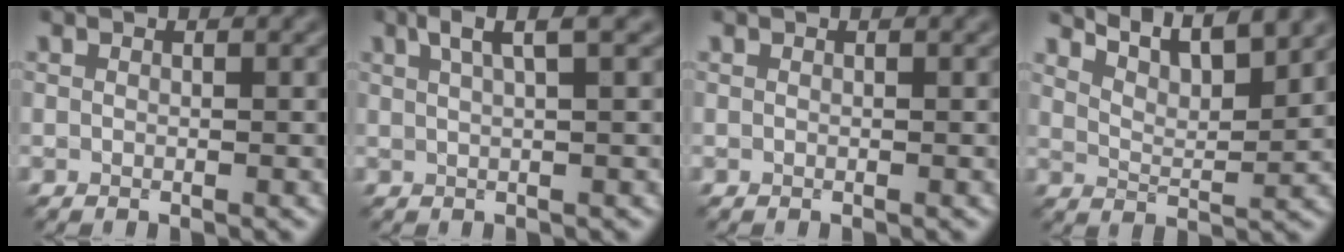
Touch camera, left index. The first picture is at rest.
{"total": 3.4, "force": [1.9, 0.6, 2.7], "torque": [-0.031, 0.009, 0.029]}
{"total": 0.0}
{"total": 7.5, "force": [6.2, 1.8, 3.8], "torque": [-0.045, 0.019, 0.066]}